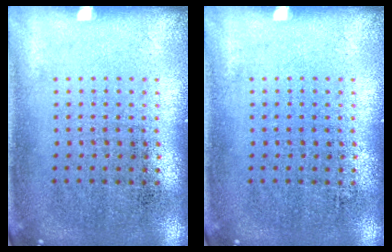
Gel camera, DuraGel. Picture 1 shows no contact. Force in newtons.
{"total": 0.0}